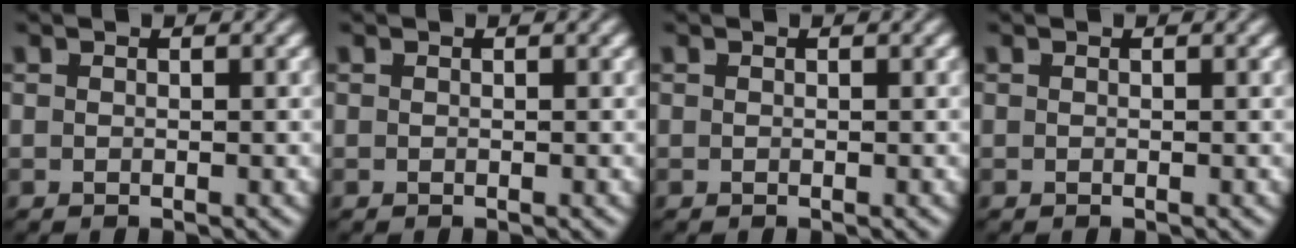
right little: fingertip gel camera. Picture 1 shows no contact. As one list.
[{"total": 0.0}, {"total": 0.0}, {"total": 0.0}]